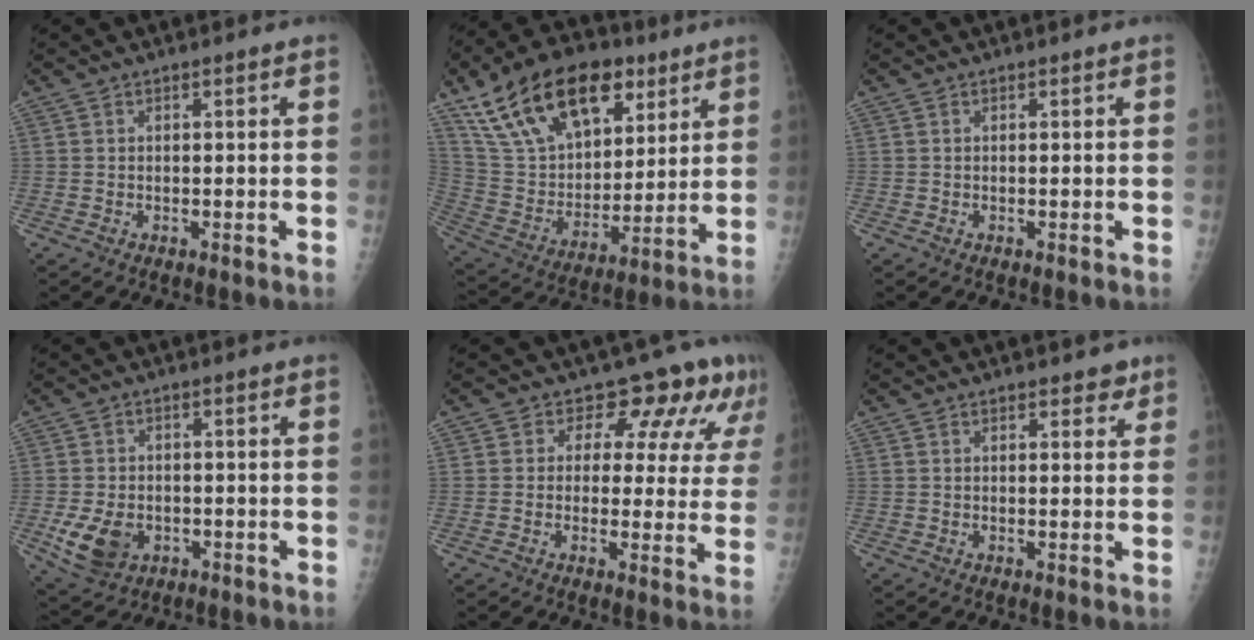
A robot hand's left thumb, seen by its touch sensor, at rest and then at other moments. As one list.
[{"total": 25.2, "force": [13.9, 14.3, 15.4], "torque": [-0.254, -0.022, 0.250]}, {"total": 0.0}, {"total": 7.7, "force": [-2.3, 5.6, 4.7], "torque": [-0.081, 0.003, -0.029]}, {"total": 11.2, "force": [7.1, 6.9, 5.3], "torque": [-0.016, -0.025, 0.066]}, {"total": 2.7, "force": [2.0, 1.4, 1.3], "torque": [0.006, -0.008, 0.021]}]